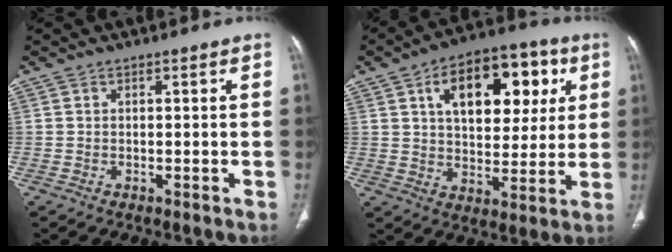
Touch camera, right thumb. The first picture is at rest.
{"total": 19.1, "force": [6.6, 10.9, 14.3], "torque": [-0.162, 0.000, 0.099]}